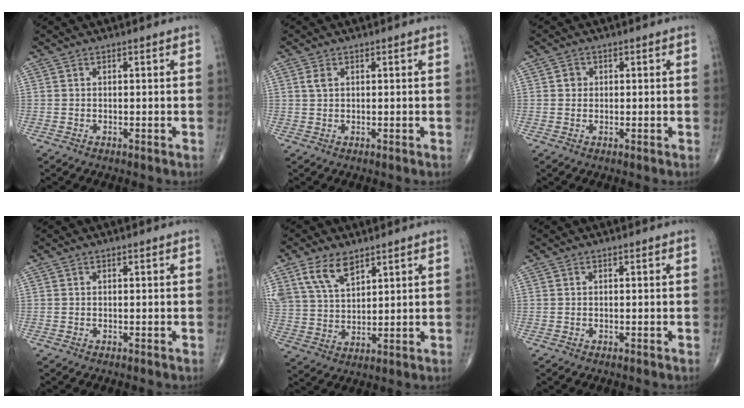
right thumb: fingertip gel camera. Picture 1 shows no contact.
{"total": 1.4, "force": [0.6, 0.8, 1.0], "torque": [-0.022, 0.004, 0.014]}
{"total": 1.5, "force": [0.2, 1.4, 0.5], "torque": [0.000, 0.002, 0.001]}
{"total": 0.0}
{"total": 8.8, "force": [5.6, 4.5, 5.1], "torque": [-0.090, -0.019, 0.117]}
{"total": 0.0}